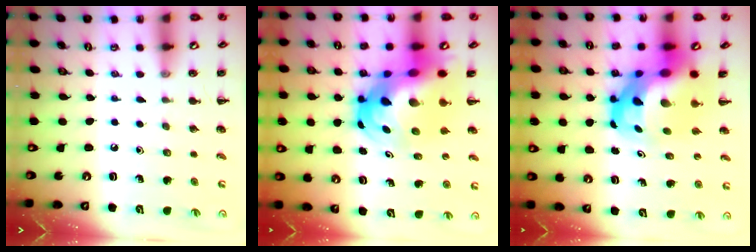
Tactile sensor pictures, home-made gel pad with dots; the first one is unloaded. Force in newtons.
{"total": 13.4, "press": 12.9, "slide": 3.5}
{"total": 14.2, "press": 13.7, "slide": 3.8}